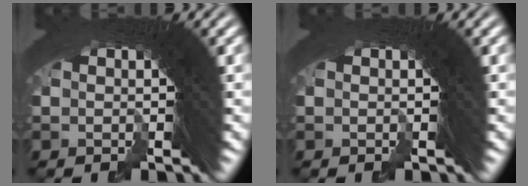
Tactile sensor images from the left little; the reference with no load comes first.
{"total": 0.0}